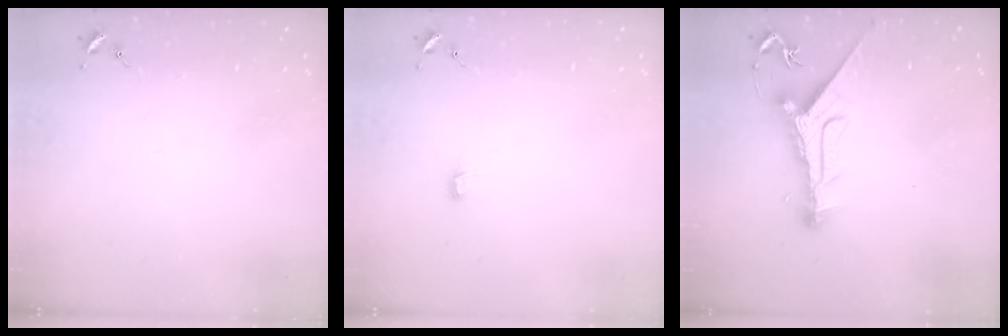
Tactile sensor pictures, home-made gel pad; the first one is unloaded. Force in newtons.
{"total": 3.5, "press": 3.5, "slide": 0.4}
{"total": 10.4, "press": 10.4, "slide": 0.8}